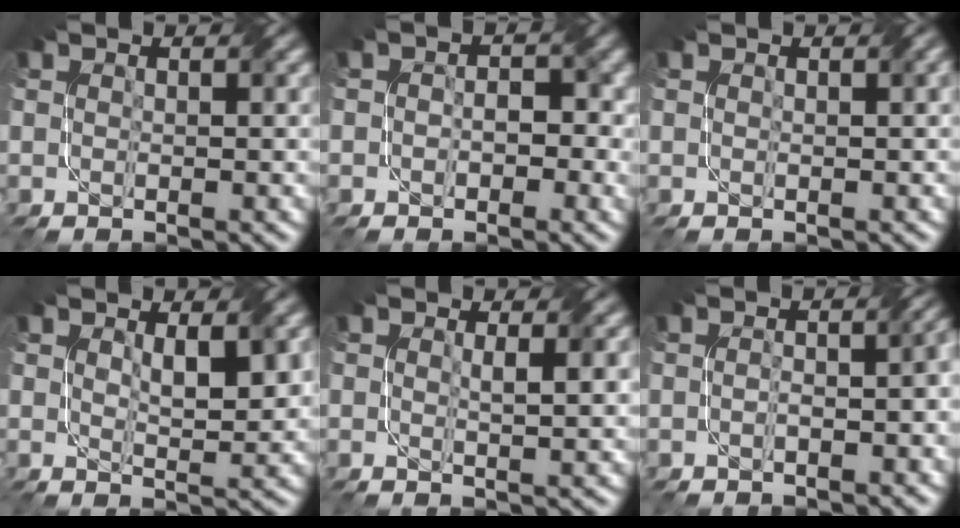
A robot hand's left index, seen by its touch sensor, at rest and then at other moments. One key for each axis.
{"total": 2.8, "fx": -0.2, "fy": 2.1, "fz": 1.8, "tx": -0.010, "ty": 0.000, "tz": -0.008}
{"total": 0.7, "fx": 0.3, "fy": 0.1, "fz": 0.6, "tx": -0.009, "ty": 0.004, "tz": 0.002}
{"total": 2.8, "fx": 1.1, "fy": 0.9, "fz": 2.4, "tx": -0.041, "ty": -0.006, "tz": 0.024}
{"total": 1.7, "fx": 0.5, "fy": 0.3, "fz": 1.6, "tx": -0.022, "ty": -0.001, "tz": 0.008}
{"total": 3.3, "fx": -0.7, "fy": 1.3, "fz": 3.0, "tx": -0.026, "ty": 0.007, "tz": -0.011}